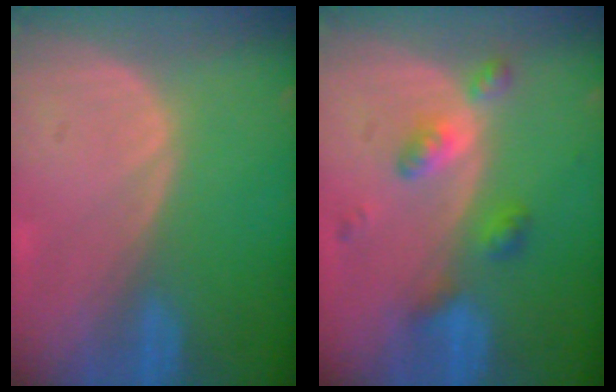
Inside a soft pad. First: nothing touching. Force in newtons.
{"total": 4.9, "press": 4.9, "slide": 0.2}